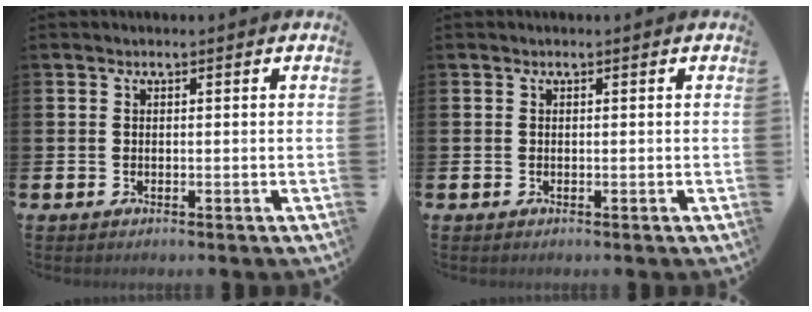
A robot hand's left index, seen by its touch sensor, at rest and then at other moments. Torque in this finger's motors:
{"motor_torque": [-0.09, -0.04, -0.01, -0.01]}